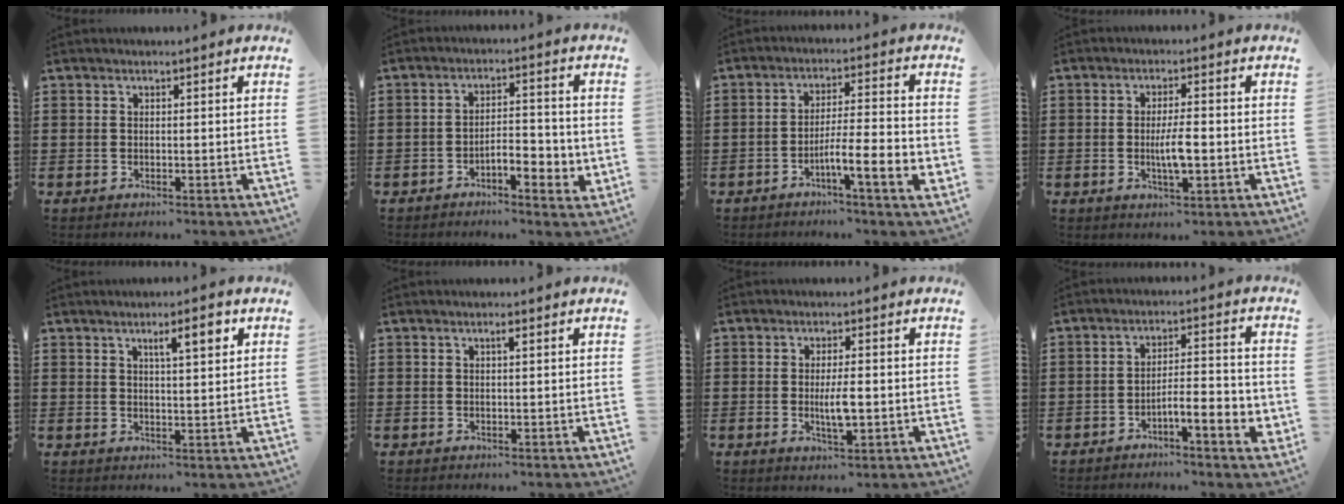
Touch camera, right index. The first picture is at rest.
{"total": 4.5, "force": [-2.3, 1.7, 3.5], "torque": [-0.059, 0.010, -0.043]}
{"total": 8.1, "force": [-3.4, 1.1, 7.3], "torque": [-0.125, -0.003, -0.059]}
{"total": 4.7, "force": [-0.7, 1.1, 4.5], "torque": [-0.093, -0.004, -0.019]}
{"total": 4.8, "force": [2.3, 0.9, 4.1], "torque": [-0.069, 0.001, 0.034]}
{"total": 1.0, "force": [0.3, 0.1, 0.9], "torque": [-0.018, 0.001, 0.005]}
{"total": 4.4, "force": [-0.5, 1.1, 4.2], "torque": [-0.080, -0.003, -0.011]}
{"total": 5.8, "force": [-3.0, 1.2, 4.9], "torque": [-0.072, -0.001, -0.054]}